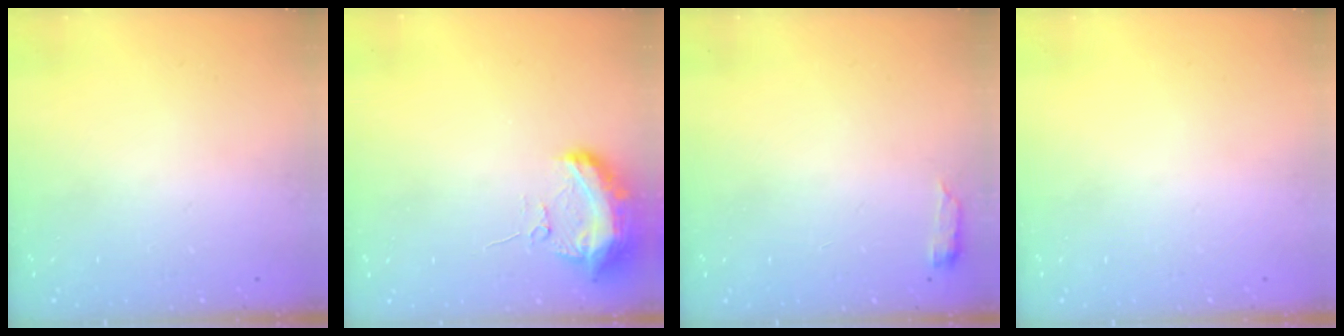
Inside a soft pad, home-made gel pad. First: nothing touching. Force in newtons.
{"total": 10.0, "press": 10.0, "slide": 0.8}
{"total": 2.6, "press": 2.6, "slide": 0.5}
{"total": 0.0}